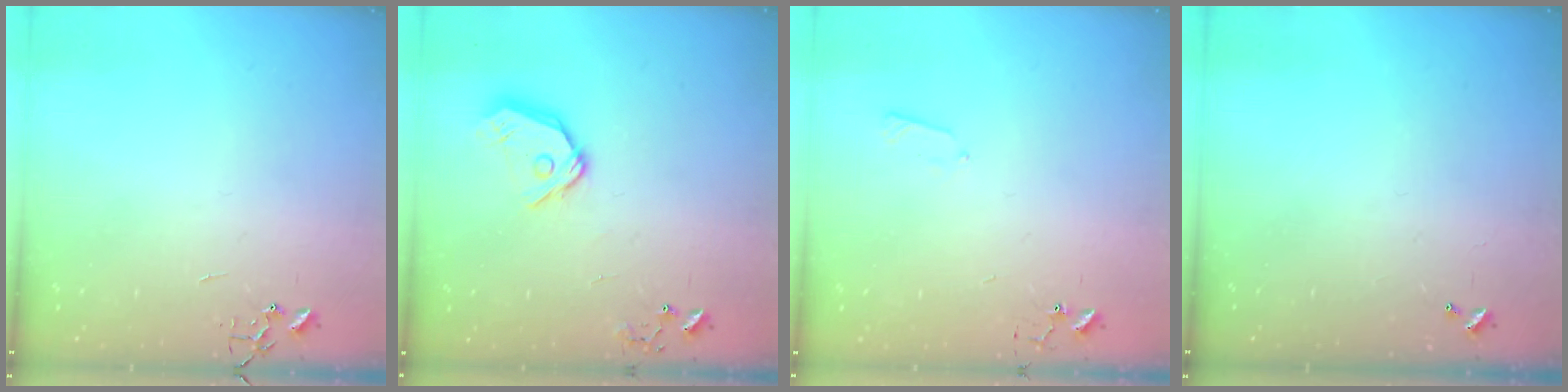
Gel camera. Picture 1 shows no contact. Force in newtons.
{"total": 12.2, "press": 12.1, "slide": 1.5}
{"total": 4.1, "press": 4.0, "slide": 0.6}
{"total": 0.0}